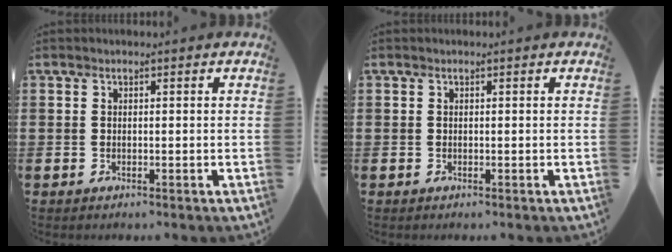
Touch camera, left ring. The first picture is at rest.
{"total": 0.0}